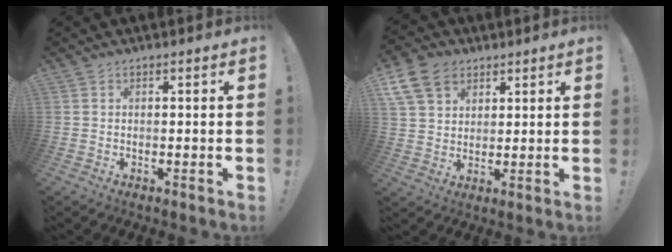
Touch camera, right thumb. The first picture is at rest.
{"total": 11.9, "force": [6.0, 8.5, 5.8], "torque": [-0.109, -0.022, 0.122]}